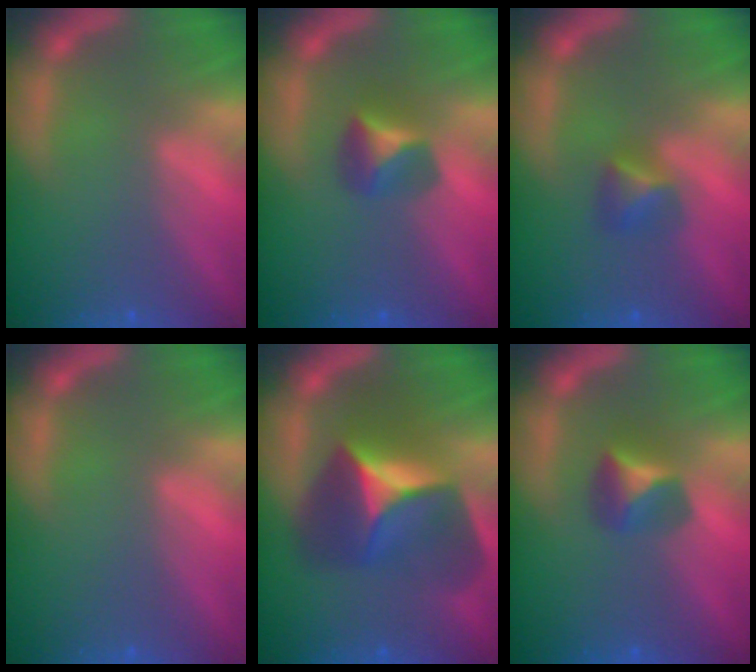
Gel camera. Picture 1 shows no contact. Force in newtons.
{"total": 2.9}
{"total": 2.4}
{"total": 0.0}
{"total": 8.5}
{"total": 2.9}